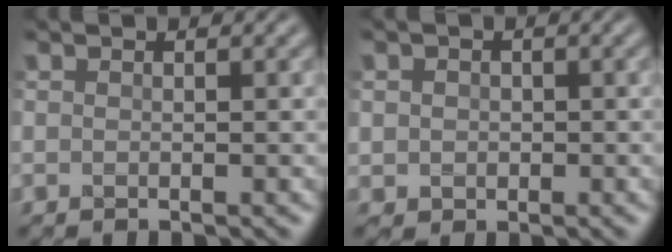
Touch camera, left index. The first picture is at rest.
{"total": 2.1, "force": [0.4, 2.0, 0.4], "torque": [0.014, 0.004, -0.013]}